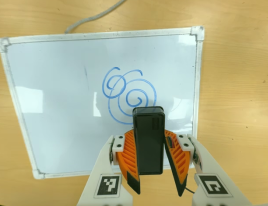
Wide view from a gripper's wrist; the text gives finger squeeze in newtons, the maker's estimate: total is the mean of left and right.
{"total": 6.2, "left": 6.2, "right": 6.3}